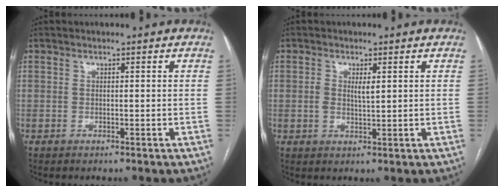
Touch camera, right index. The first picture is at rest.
{"total": 2.6, "force": [0.6, 0.9, 2.4], "torque": [-0.047, -0.001, 0.013]}